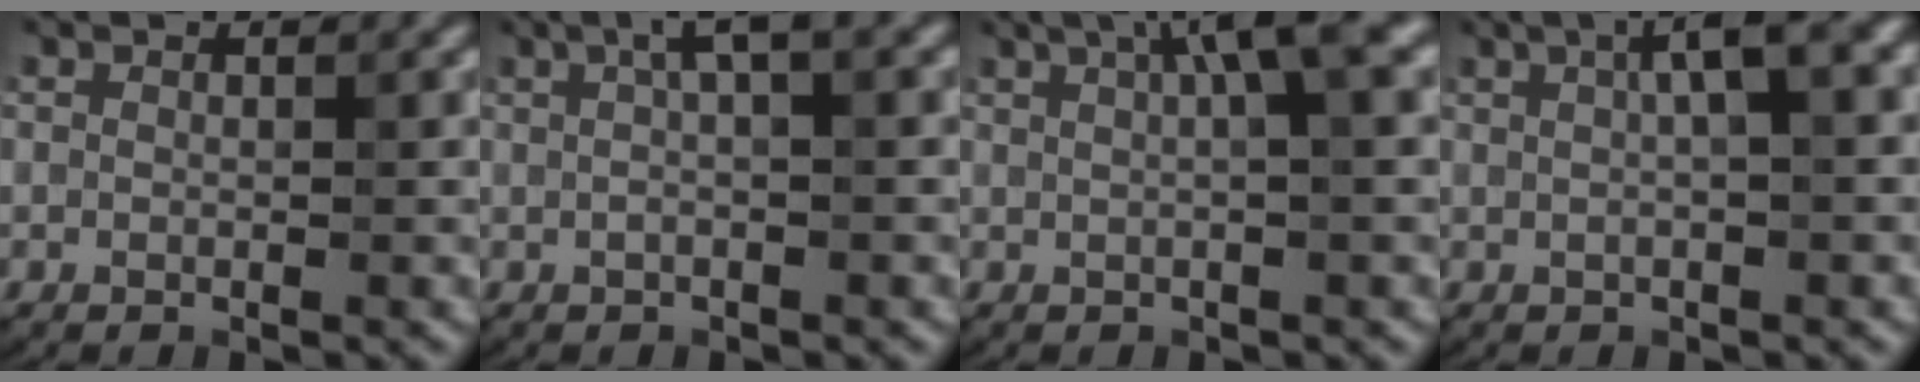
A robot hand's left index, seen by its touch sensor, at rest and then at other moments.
{"total": 3.1, "force": [1.1, 0.6, 2.9], "torque": [-0.048, 0.012, 0.015]}
{"total": 6.4, "force": [2.4, 1.5, 5.8], "torque": [-0.061, 0.024, 0.032]}
{"total": 5.0, "force": [1.6, 1.2, 4.7], "torque": [-0.068, 0.015, 0.021]}